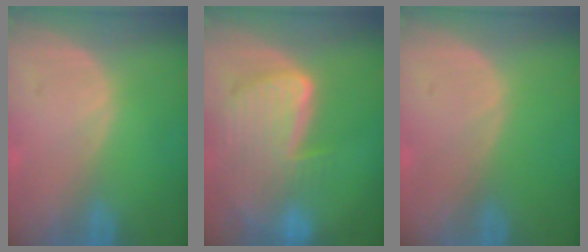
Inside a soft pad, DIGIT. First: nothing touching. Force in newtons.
{"total": 9.7, "press": 8.2, "slide": 5.3}
{"total": 0.0}